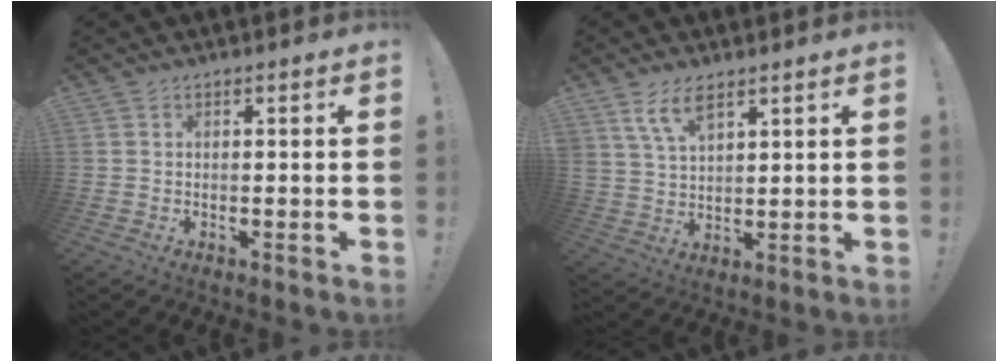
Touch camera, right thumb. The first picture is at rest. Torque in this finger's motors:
{"motor_torque": [0.38, 0.47, 0.25, 0.17, 0.36]}